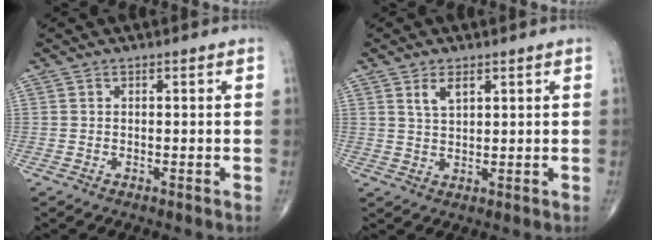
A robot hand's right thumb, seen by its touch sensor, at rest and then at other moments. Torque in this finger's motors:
{"motor_torque": [-0.61, 0.51, 0.03, -0.03, 0.11]}